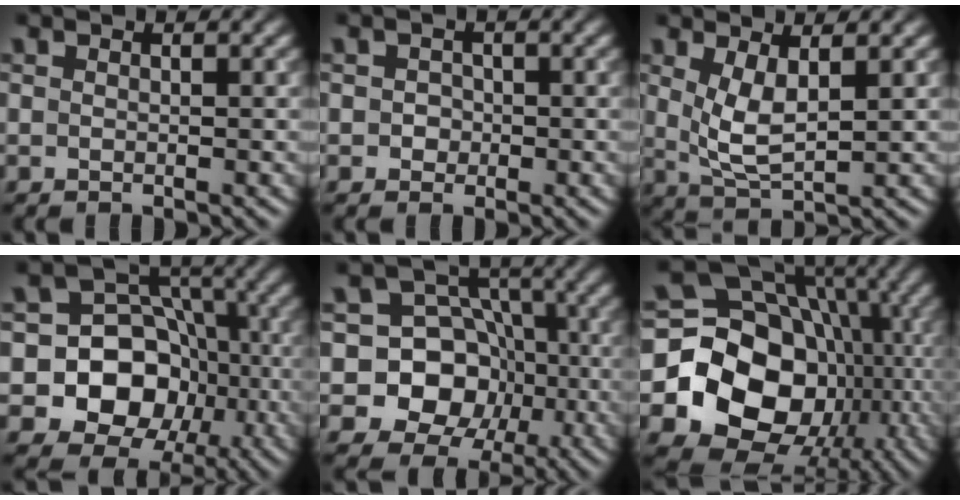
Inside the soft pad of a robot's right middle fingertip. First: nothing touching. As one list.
[{"total": 1.2, "force": [-0.1, 1.1, 0.3], "torque": [0.003, -0.001, -0.003]}, {"total": 3.6, "force": [1.2, 1.3, 3.2], "torque": [-0.071, -0.010, 0.028]}, {"total": 12.3, "force": [-3.3, 10.7, 4.9], "torque": [-0.079, 0.016, -0.088]}, {"total": 11.6, "force": [-3.1, 10.4, 4.0], "torque": [-0.069, 0.020, -0.080]}, {"total": 19.0, "force": [-3.0, 16.0, 9.9], "torque": [-0.139, -0.012, -0.063]}]